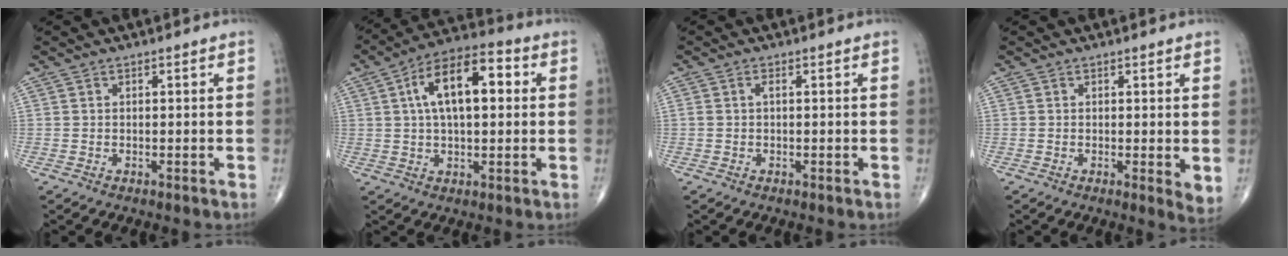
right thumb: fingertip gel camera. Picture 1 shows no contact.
{"total": 14.0, "force": [2.9, 6.7, 12.0], "torque": [-0.190, 0.025, 0.040]}
{"total": 0.9, "force": [0.0, 0.3, 0.8], "torque": [-0.017, 0.001, -0.001]}
{"total": 3.2, "force": [0.3, 0.9, 3.0], "torque": [-0.042, -0.011, 0.002]}